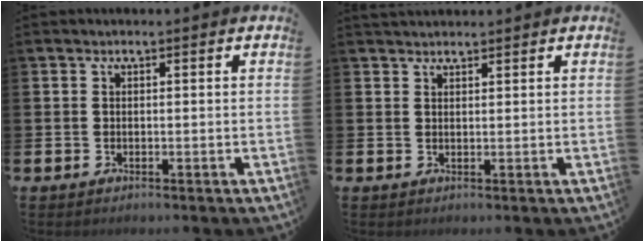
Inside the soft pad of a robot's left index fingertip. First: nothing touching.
{"total": 1.6, "force": [1.6, 0.4, 0.1], "torque": [0.008, -0.004, 0.027]}